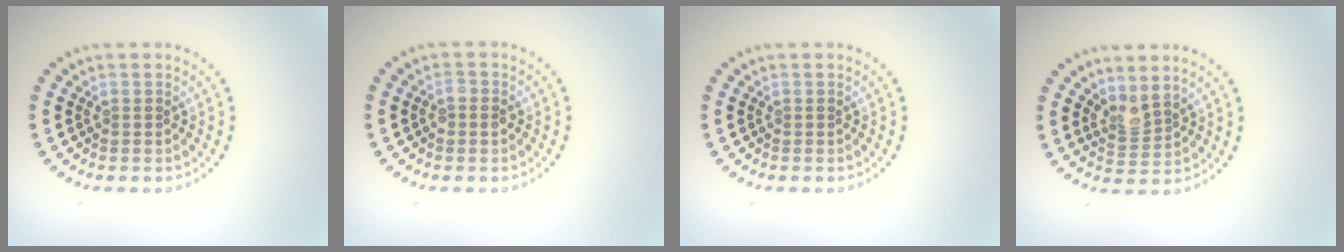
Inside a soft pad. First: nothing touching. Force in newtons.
{"total": 1.0, "press": 1.0, "slide": 0.1}
{"total": 0.0}
{"total": 2.0, "press": 1.6, "slide": 1.3}